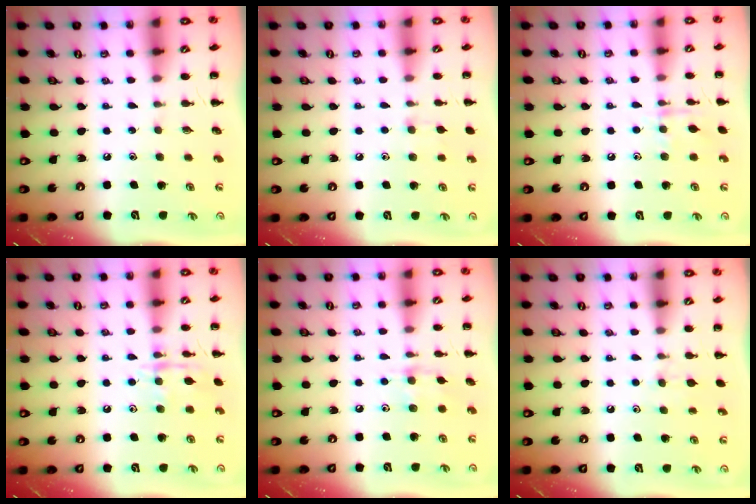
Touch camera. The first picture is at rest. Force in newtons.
{"total": 5.6, "press": 5.1, "slide": 2.2}
{"total": 7.0, "press": 6.9, "slide": 0.8}
{"total": 10.3, "press": 10.3, "slide": 0.6}
{"total": 6.0, "press": 6.0, "slide": 0.5}
{"total": 4.5, "press": 4.3, "slide": 1.5}